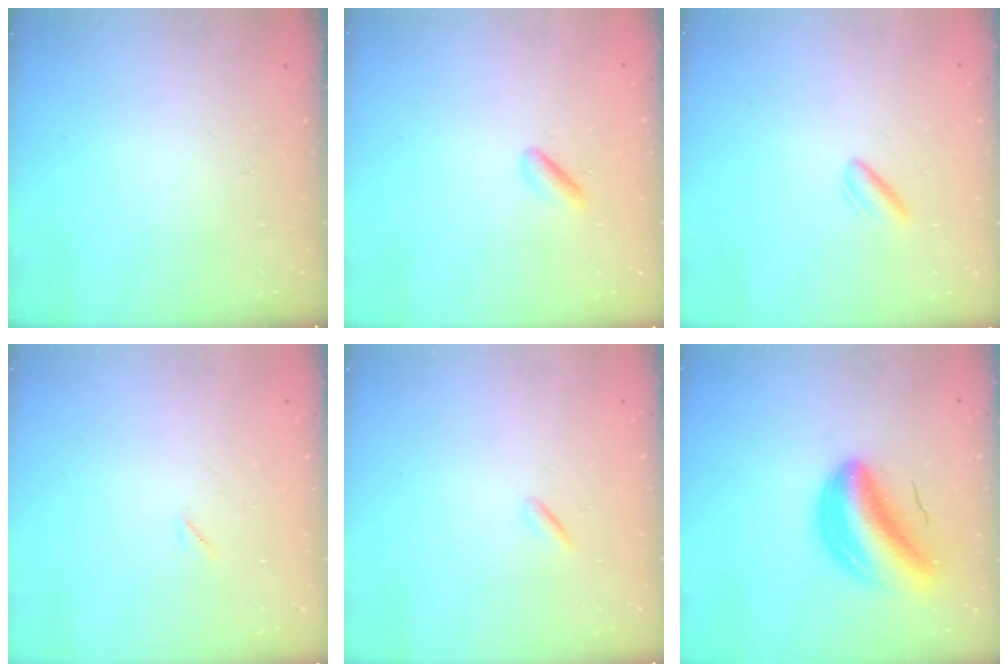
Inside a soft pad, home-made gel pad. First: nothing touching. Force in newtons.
{"total": 2.1, "press": 1.9, "slide": 0.9}
{"total": 2.9, "press": 2.6, "slide": 1.3}
{"total": 1.6, "press": 1.6, "slide": 0.1}
{"total": 0.0}
{"total": 10.9, "press": 10.4, "slide": 3.2}